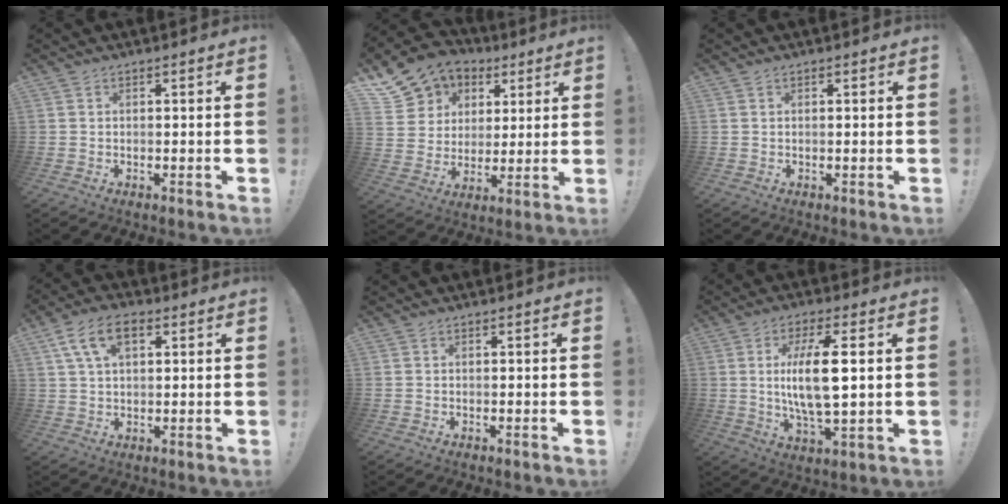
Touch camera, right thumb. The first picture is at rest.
{"total": 10.9, "force": [5.1, 9.3, 2.5], "torque": [-0.032, -0.037, 0.108]}
{"total": 0.0}
{"total": 9.8, "force": [3.9, 5.3, 7.3], "torque": [-0.134, 0.006, 0.072]}
{"total": 0.0}
{"total": 13.7, "force": [1.4, 3.8, 13.0], "torque": [-0.263, -0.014, 0.010]}